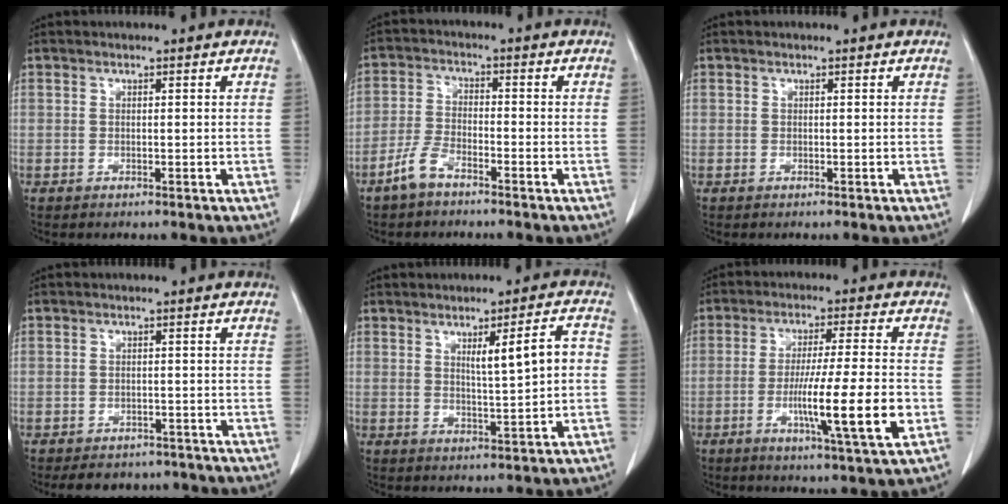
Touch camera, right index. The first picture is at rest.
{"total": 4.5, "force": [-3.3, 1.6, 2.6], "torque": [-0.067, 0.003, -0.065]}
{"total": 0.0}
{"total": 7.5, "force": [-6.5, 3.6, 0.9], "torque": [-0.002, 0.007, -0.075]}
{"total": 6.3, "force": [0.7, 0.4, 6.2], "torque": [-0.096, 0.009, 0.015]}
{"total": 12.5, "force": [-3.5, -0.4, 12.0], "torque": [-0.204, -0.016, -0.061]}